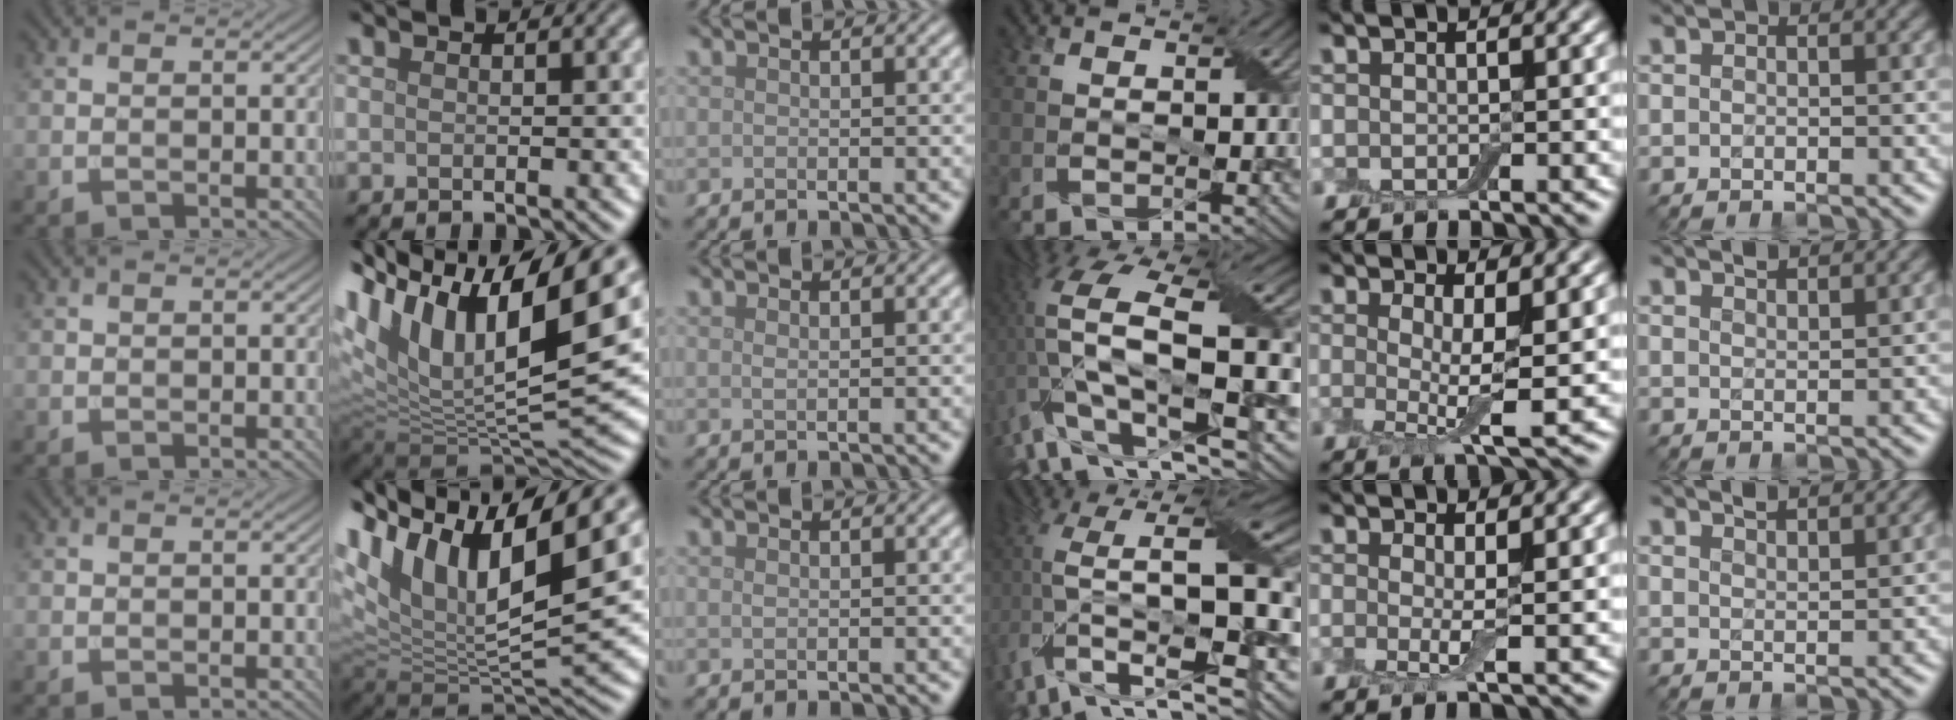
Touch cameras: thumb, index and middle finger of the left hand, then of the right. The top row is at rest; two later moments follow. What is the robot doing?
{"motion": "peel", "object": "bubble wrap"}